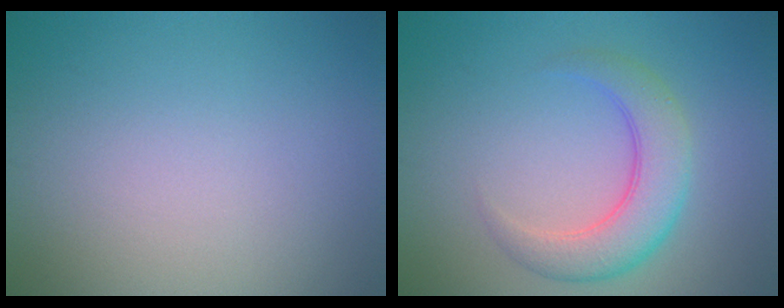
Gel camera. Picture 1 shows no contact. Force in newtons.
{"total": 4.7, "press": 4.7, "slide": 0.3}